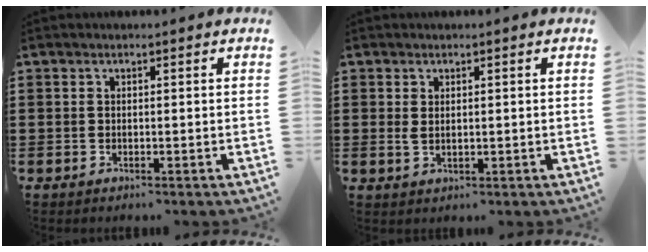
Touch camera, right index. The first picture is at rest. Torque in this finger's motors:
{"motor_torque": [0.21, 1.92, 0.00, 0.00]}